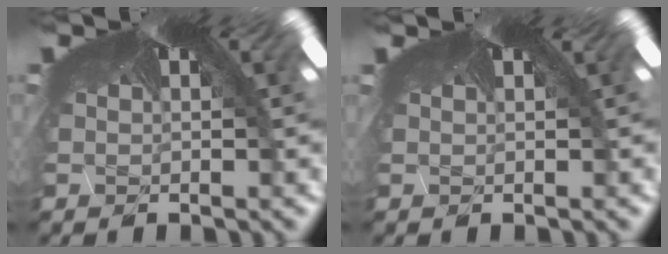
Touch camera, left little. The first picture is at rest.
{"total": 0.7, "force": [-0.2, -0.2, -0.6], "torque": [0.007, -0.004, 0.001]}